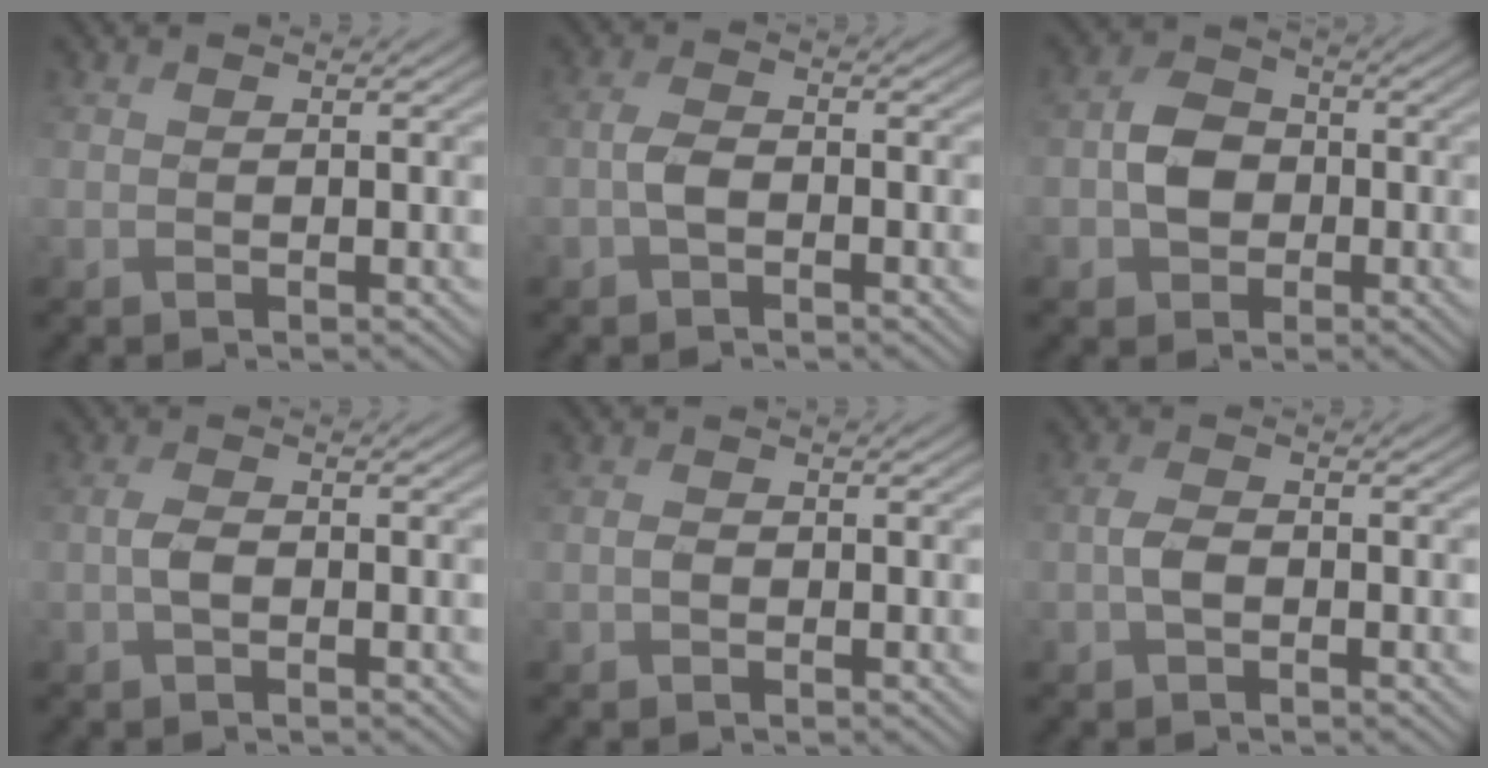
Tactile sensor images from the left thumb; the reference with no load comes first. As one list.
[{"total": 2.4, "force": [-1.1, 1.0, 1.9], "torque": [-0.041, 0.006, -0.028]}, {"total": 4.9, "force": [-1.1, 4.0, 2.6], "torque": [-0.047, 0.003, -0.027]}, {"total": 1.9, "force": [-0.7, 0.8, 1.6], "torque": [-0.035, 0.003, -0.019]}, {"total": 1.0, "force": [-0.5, 0.7, 0.6], "torque": [-0.013, 0.001, -0.012]}, {"total": 2.2, "force": [-0.9, 1.0, 1.7], "torque": [-0.038, 0.004, -0.023]}]